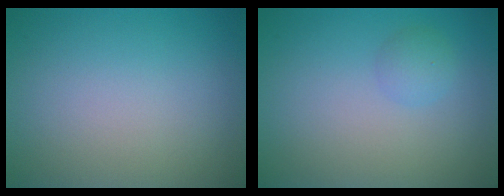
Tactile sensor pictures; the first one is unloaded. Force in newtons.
{"total": 1.4, "press": 1.3, "slide": 0.2}